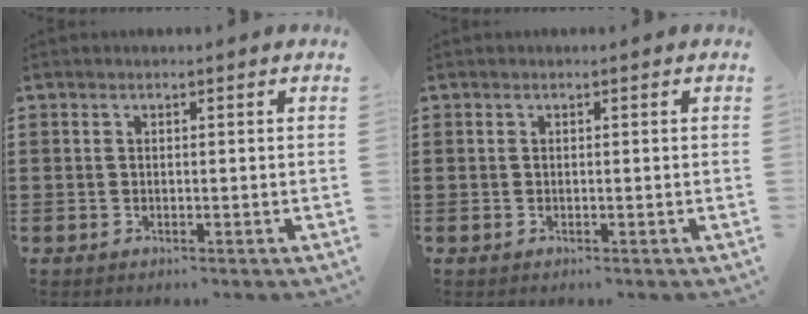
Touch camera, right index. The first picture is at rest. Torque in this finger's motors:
{"motor_torque": [-0.01, 0.01, 0.00, 0.00]}